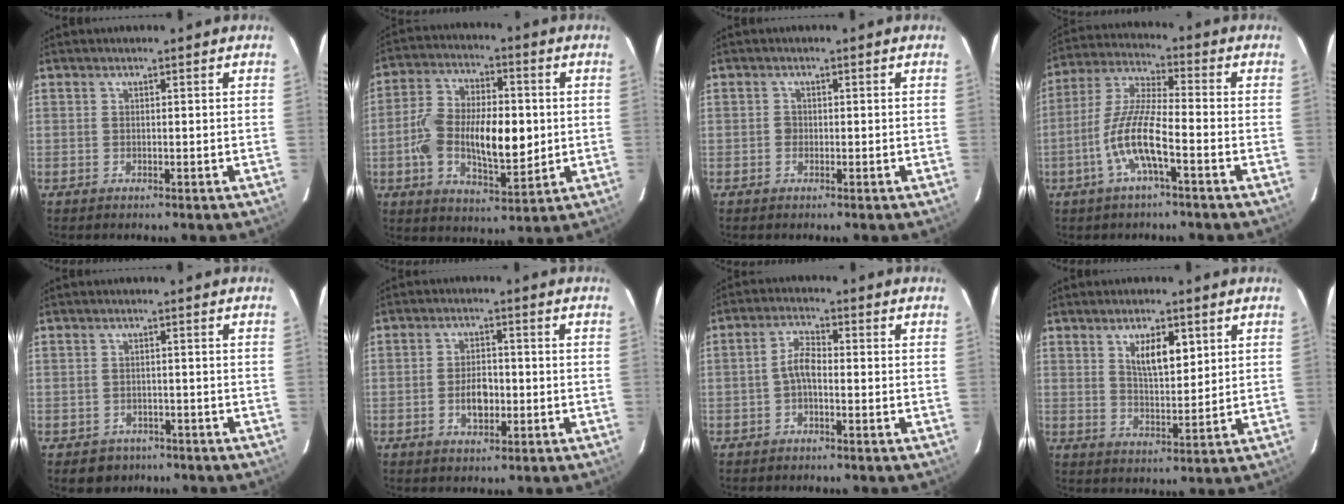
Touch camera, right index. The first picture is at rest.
{"total": 15.2, "force": [-1.3, 7.4, 13.2], "torque": [-0.255, 0.002, -0.020]}
{"total": 1.0, "force": [-0.2, 0.9, 0.1], "torque": [0.000, 0.001, -0.003]}
{"total": 10.7, "force": [-4.3, 1.6, 9.6], "torque": [-0.209, 0.001, -0.085]}
{"total": 4.3, "force": [-2.7, 3.3, 0.4], "torque": [-0.015, 0.011, -0.032]}
{"total": 5.0, "force": [-1.3, 2.9, 3.8], "torque": [-0.073, 0.003, -0.017]}
{"total": 3.5, "force": [-1.1, 1.4, 3.0], "torque": [-0.064, 0.013, -0.024]}
{"total": 7.2, "force": [3.1, 2.8, 5.8], "torque": [-0.098, 0.002, 0.059]}